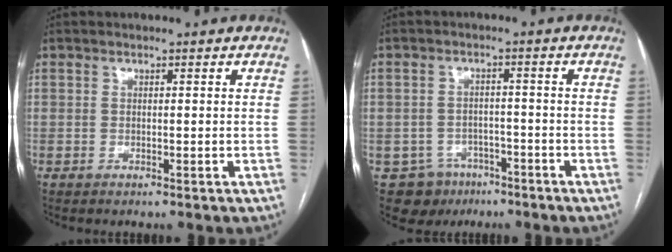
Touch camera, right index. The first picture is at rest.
{"total": 6.4, "force": [-3.8, 5.2, 0.5], "torque": [-0.003, 0.009, -0.050]}